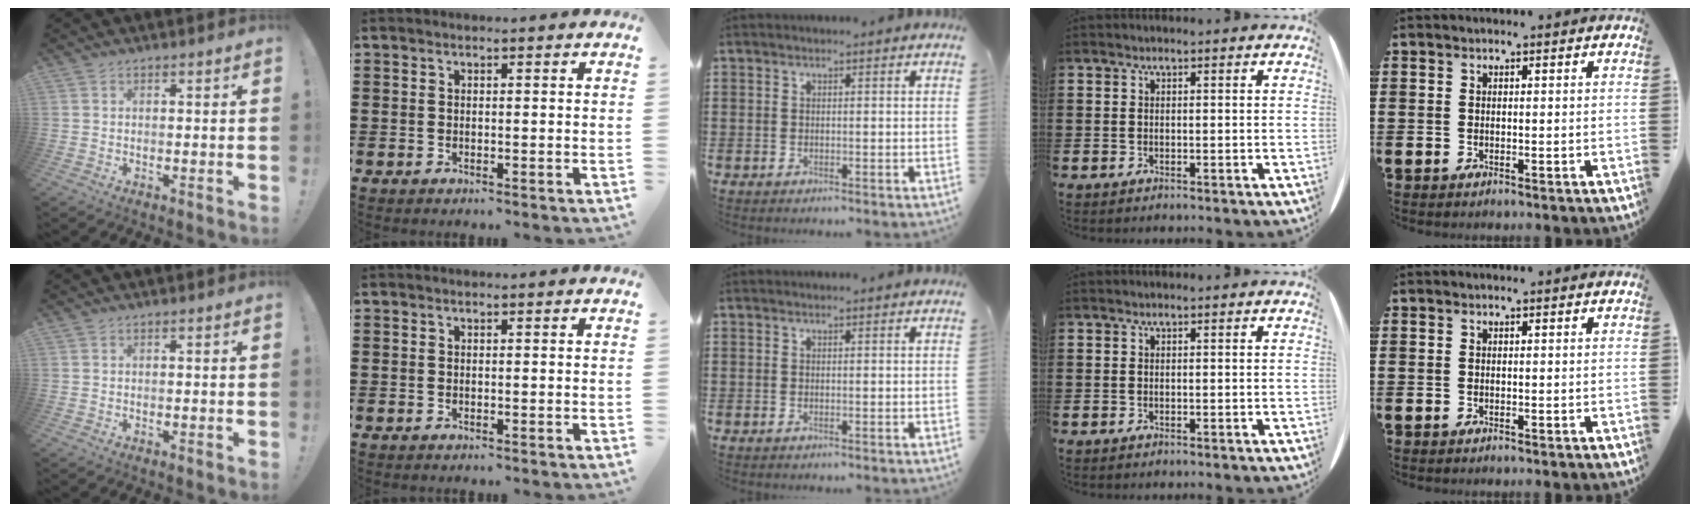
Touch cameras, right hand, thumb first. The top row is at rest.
{}